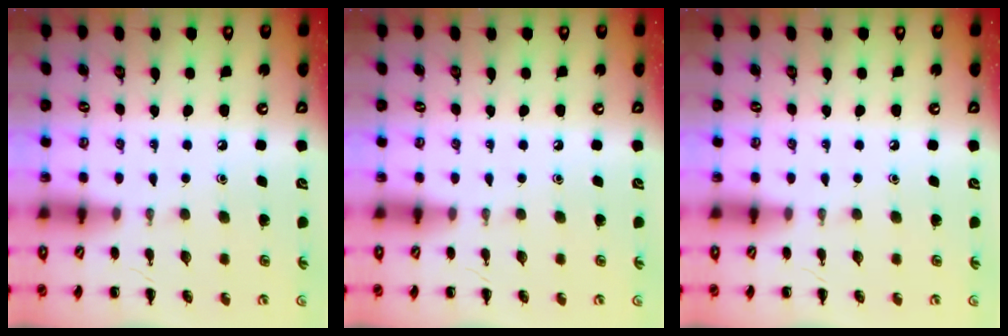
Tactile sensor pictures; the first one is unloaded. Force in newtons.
{"total": 0.0}
{"total": 0.0}